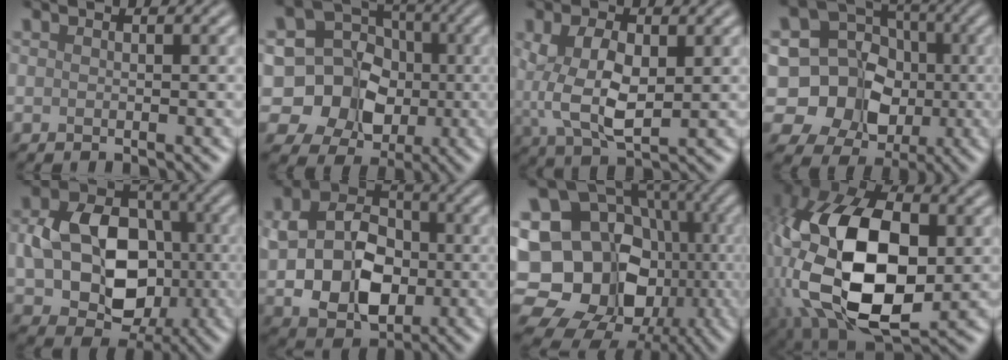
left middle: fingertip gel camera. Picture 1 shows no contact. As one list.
[{"total": 11.4, "force": [-1.1, 10.5, 4.3], "torque": [-0.093, 0.025, -0.041]}, {"total": 5.8, "force": [0.5, 3.2, 4.9], "torque": [-0.109, -0.002, 0.011]}, {"total": 12.5, "force": [-0.7, 11.5, 4.8], "torque": [-0.110, 0.034, -0.037]}, {"total": 10.1, "force": [-1.2, 7.5, 6.7], "torque": [-0.122, 0.007, -0.019]}, {"total": 9.0, "force": [-0.6, 6.7, 6.0], "torque": [-0.124, -0.007, -0.005]}, {"total": 19.2, "force": [-2.9, 16.4, 9.6], "torque": [-0.156, 0.027, -0.068]}, {"total": 16.4, "force": [-0.9, 9.9, 13.1], "torque": [-0.268, -0.019, -0.011]}]